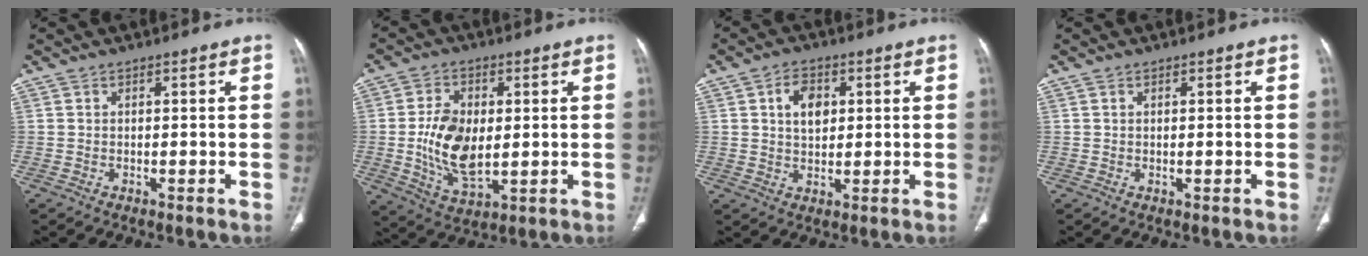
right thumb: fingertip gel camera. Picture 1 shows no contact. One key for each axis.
{"total": 11.9, "fx": 0.1, "fy": 6.9, "fz": 9.6, "tx": -0.173, "ty": -0.011, "tz": 0.011}
{"total": 6.1, "fx": 1.7, "fy": 4.1, "fz": 4.2, "tx": -0.050, "ty": -0.003, "tz": 0.027}
{"total": 0.0}